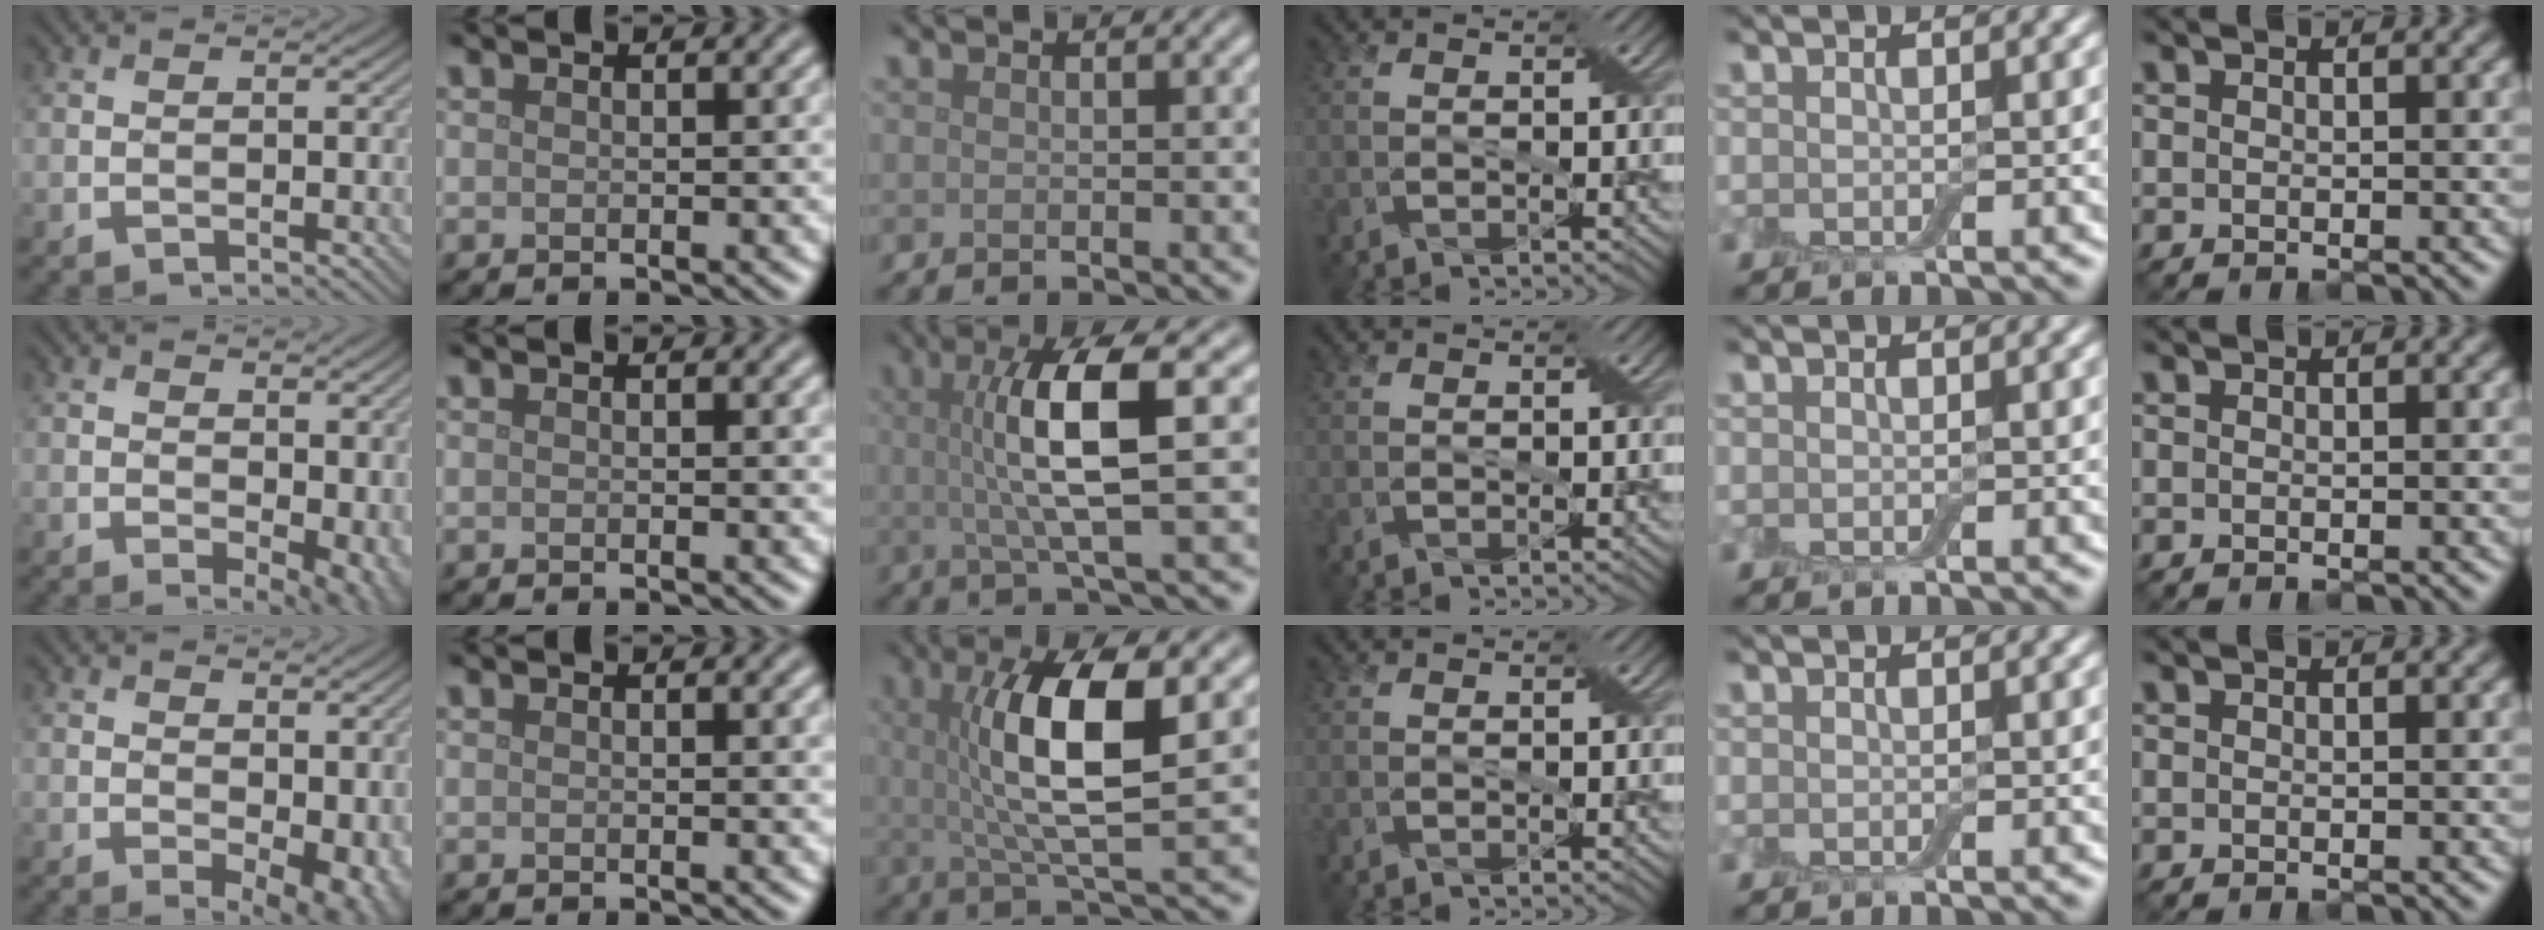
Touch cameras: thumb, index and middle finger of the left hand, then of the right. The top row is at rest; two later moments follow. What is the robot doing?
{"motion": "pour", "object": "bottle"}